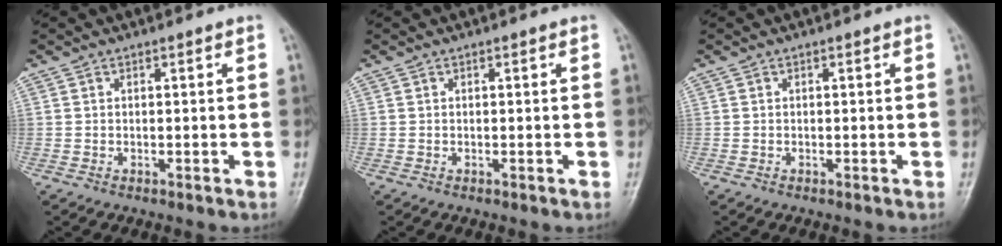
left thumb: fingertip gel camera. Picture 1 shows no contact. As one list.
[{"total": 0.0}, {"total": 0.0}]